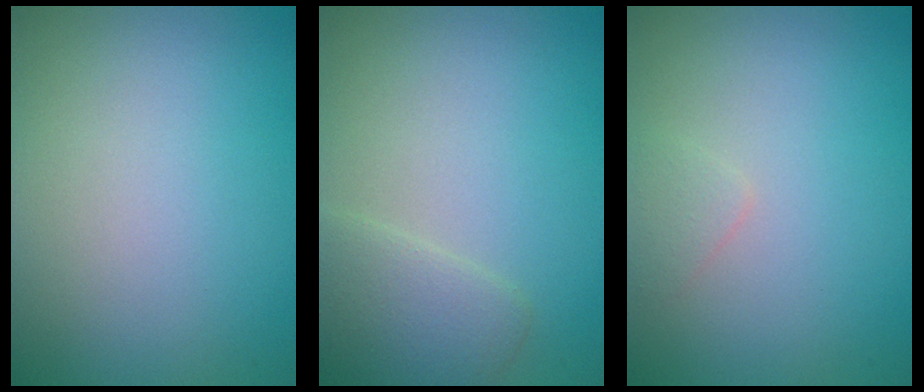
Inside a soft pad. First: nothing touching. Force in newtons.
{"total": 2.6, "press": 2.6, "slide": 0.2}
{"total": 0.9, "press": 0.9, "slide": 0.1}